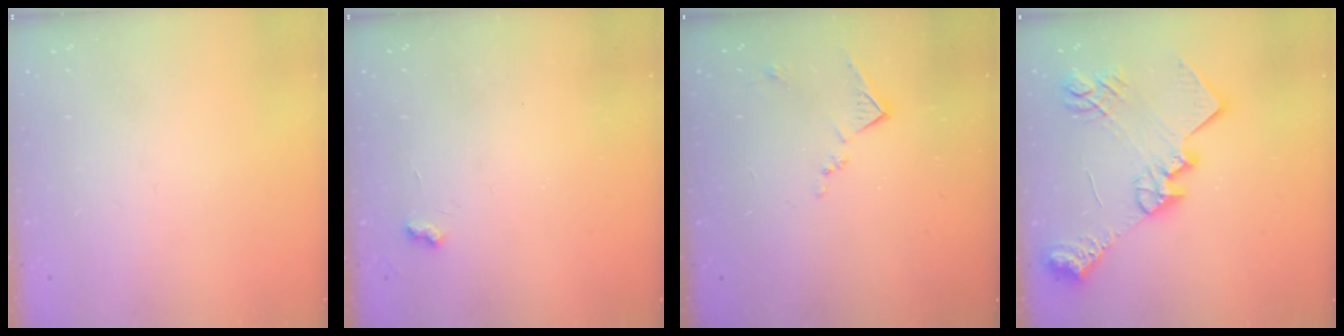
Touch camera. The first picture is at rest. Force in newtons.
{"total": 3.5, "press": 3.5, "slide": 0.5}
{"total": 8.5, "press": 8.5, "slide": 0.3}
{"total": 24.0, "press": 23.9, "slide": 1.6}